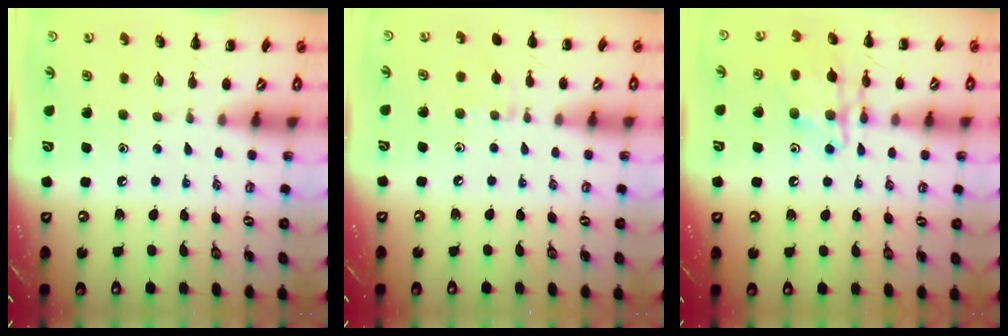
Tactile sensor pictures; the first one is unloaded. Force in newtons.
{"total": 4.3, "press": 4.0, "slide": 1.5}
{"total": 15.0, "press": 14.9, "slide": 1.2}